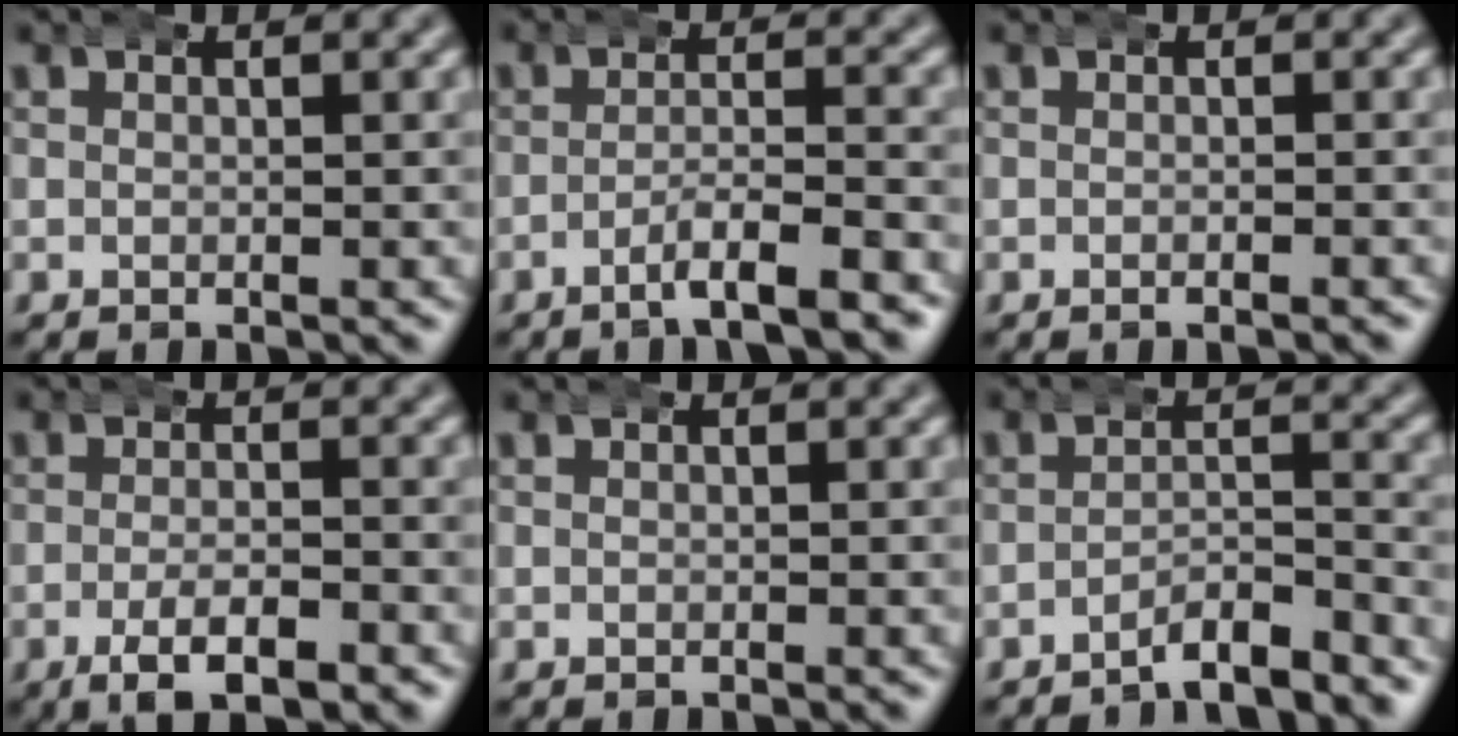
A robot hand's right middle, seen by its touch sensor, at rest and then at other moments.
{"total": 4.2, "force": [-3.1, 0.4, 2.8], "torque": [-0.046, -0.003, -0.051]}
{"total": 0.7, "force": [-0.5, 0.1, 0.5], "torque": [-0.006, 0.006, -0.013]}
{"total": 5.1, "force": [-3.0, 1.7, 3.8], "torque": [-0.058, -0.012, -0.045]}
{"total": 0.0}
{"total": 5.2, "force": [-4.9, 0.8, 1.6], "torque": [-0.007, -0.008, -0.080]}